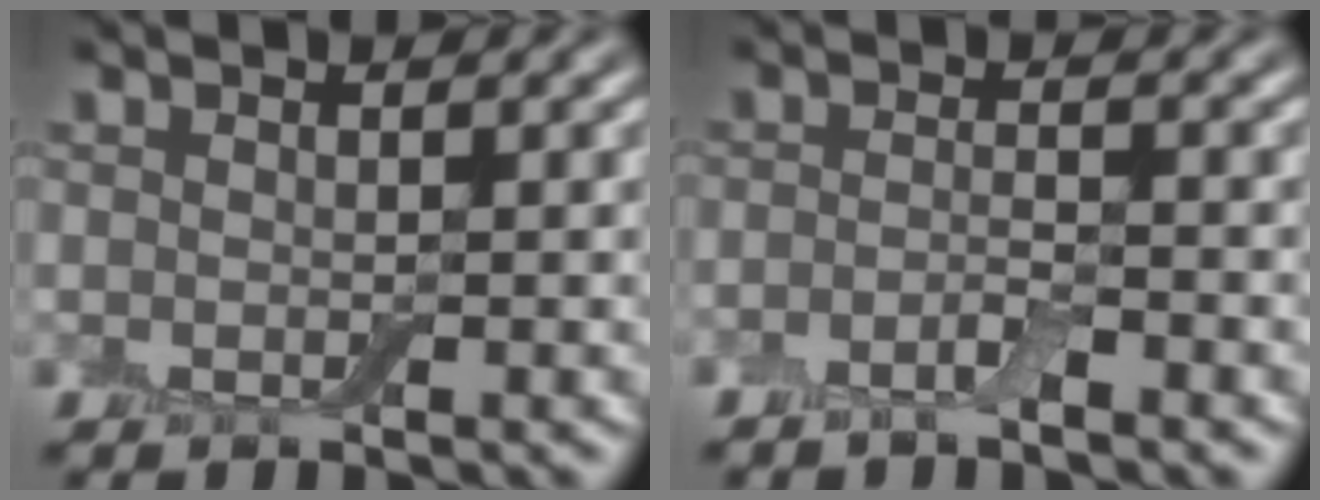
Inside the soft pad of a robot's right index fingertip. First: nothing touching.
{"total": 1.5, "force": [-1.1, 0.1, 1.0], "torque": [-0.021, 0.002, -0.025]}